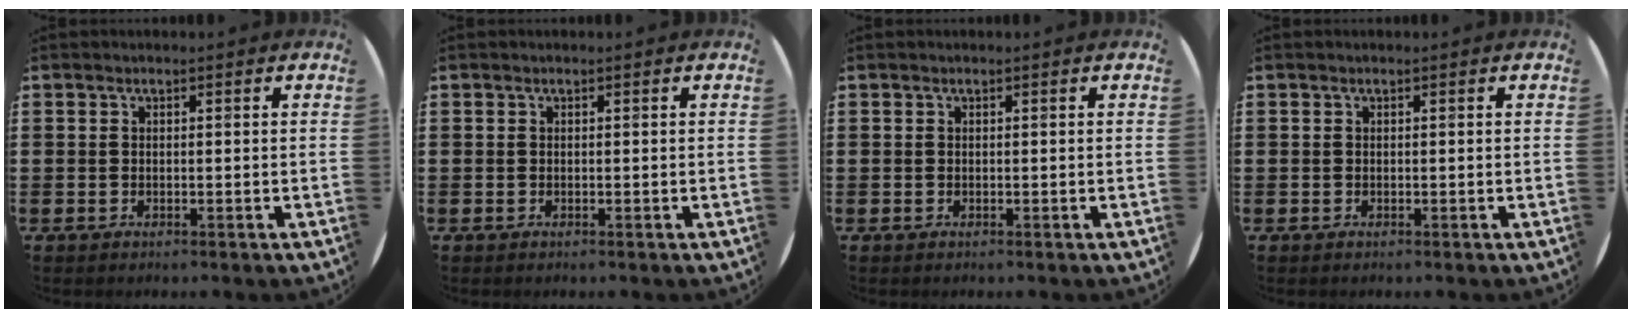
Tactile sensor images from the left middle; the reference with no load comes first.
{"total": 0.0}
{"total": 0.0}
{"total": 0.0}